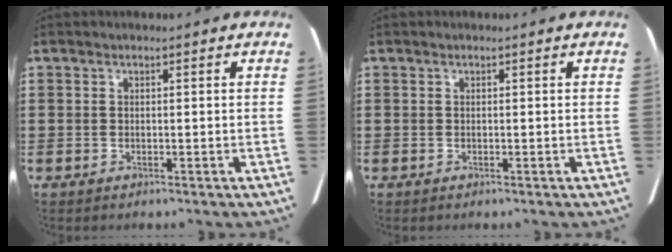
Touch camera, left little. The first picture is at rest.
{"total": 0.0}